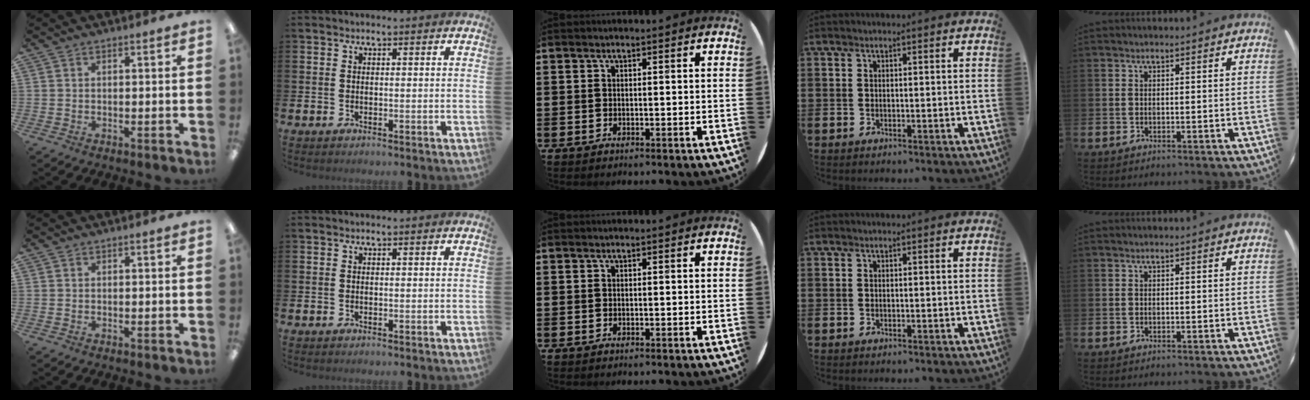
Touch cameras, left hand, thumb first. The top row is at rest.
{}